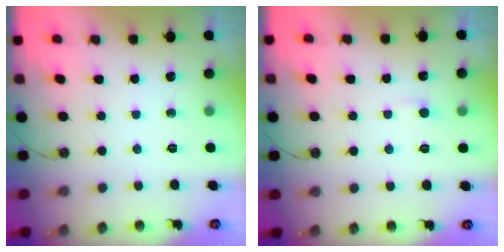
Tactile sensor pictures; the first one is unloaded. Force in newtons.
{"total": 2.4, "press": 2.3, "slide": 0.4}